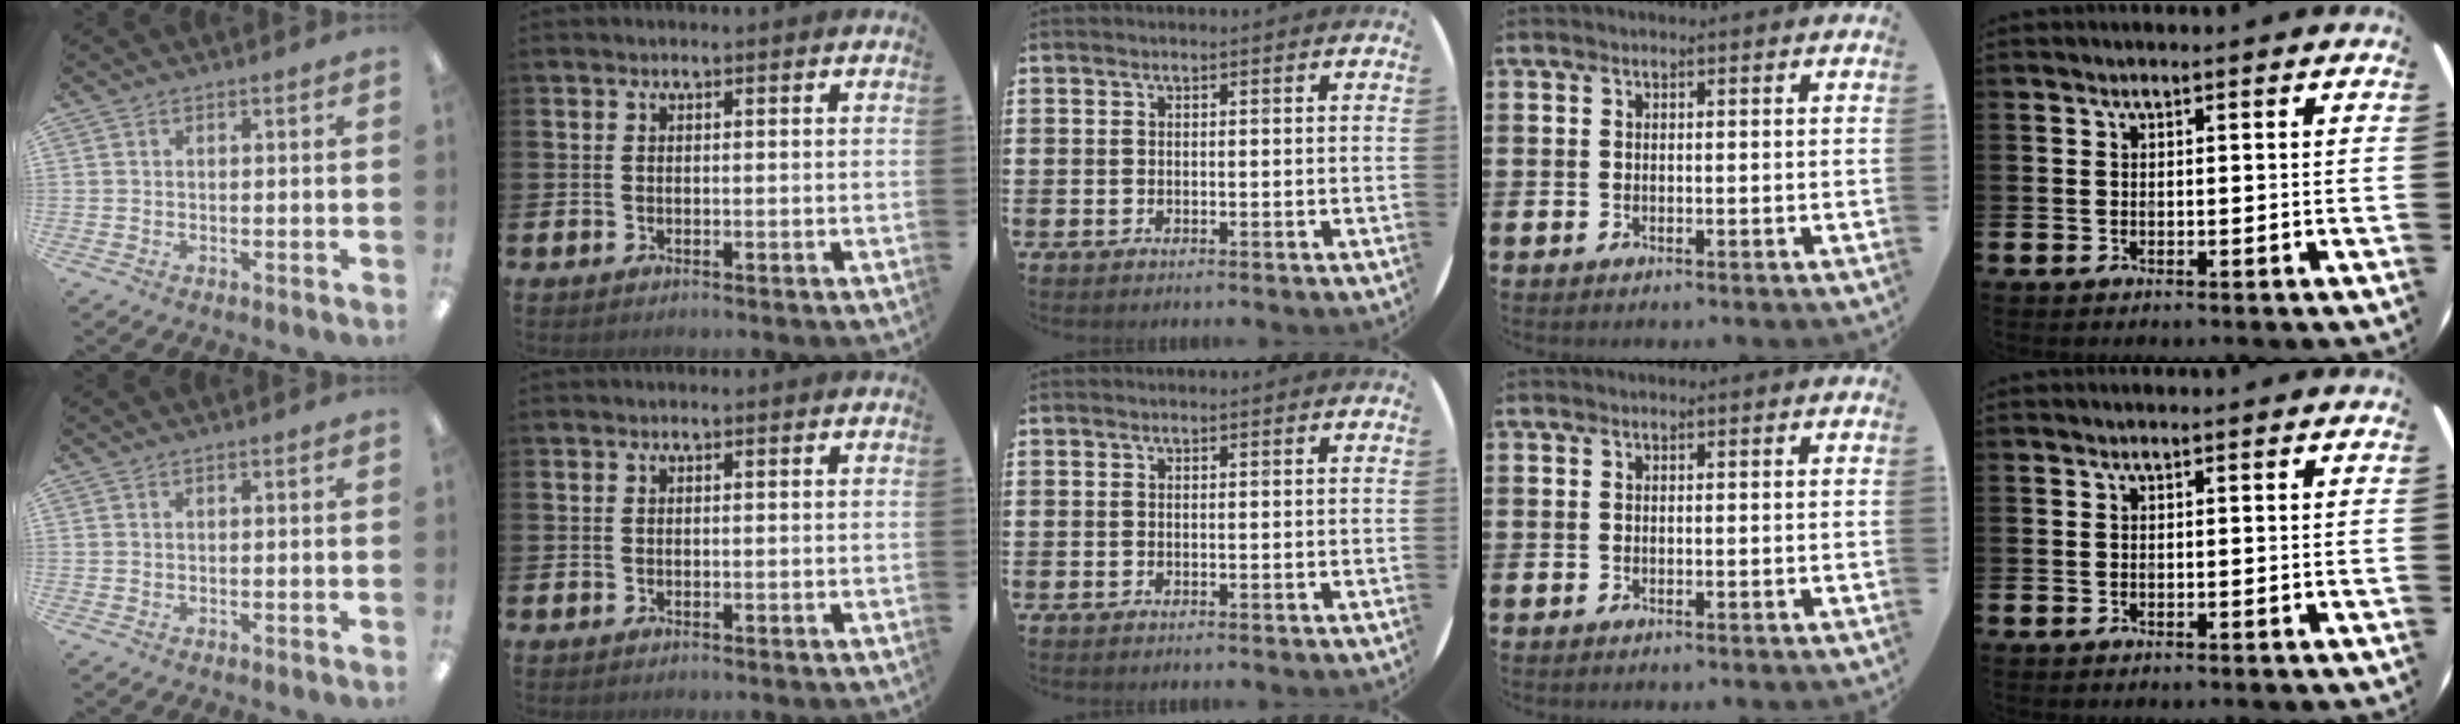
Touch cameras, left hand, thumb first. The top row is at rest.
{}